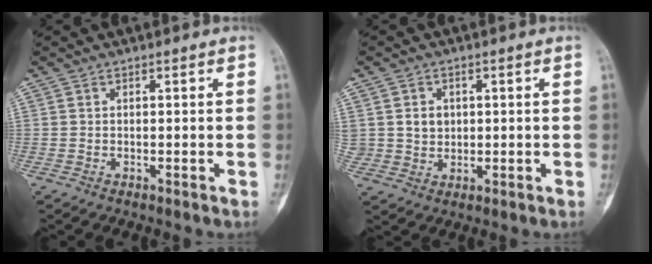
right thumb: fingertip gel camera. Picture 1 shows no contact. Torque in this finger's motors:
{"motor_torque": [0.58, 0.43, 0.39, 0.32, 0.03]}